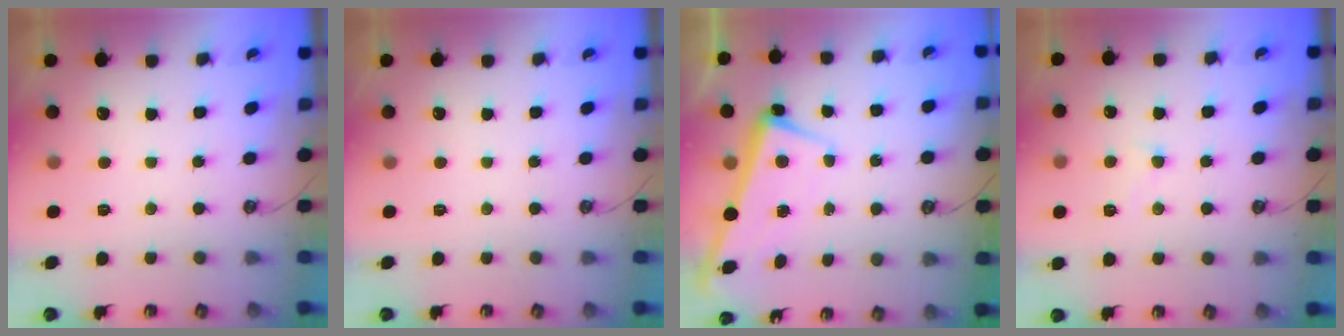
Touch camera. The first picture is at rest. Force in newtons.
{"total": 0.0}
{"total": 2.2, "press": 2.2, "slide": 0.5}
{"total": 2.0, "press": 1.9, "slide": 0.6}